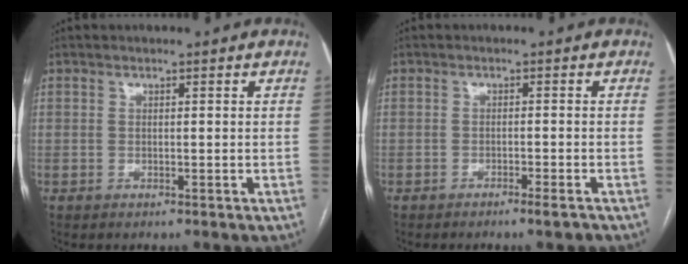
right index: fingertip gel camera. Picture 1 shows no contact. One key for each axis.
{"total": 2.0, "fx": -1.6, "fy": -0.2, "fz": 1.3, "tx": -0.021, "ty": -0.003, "tz": -0.024}